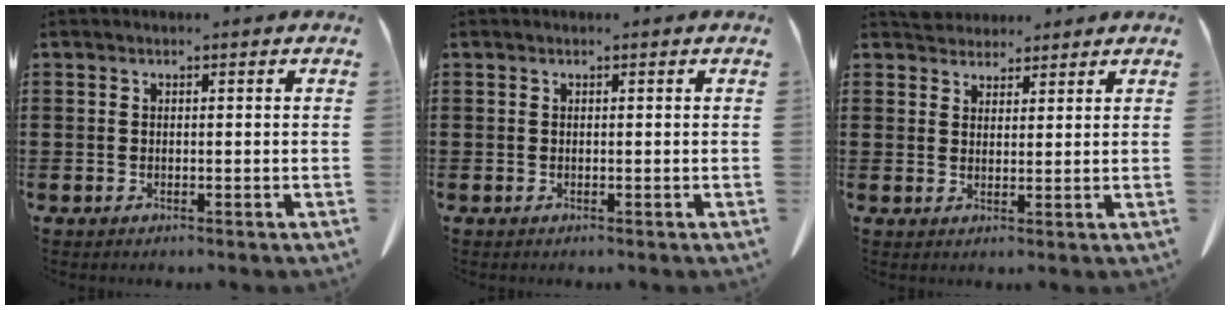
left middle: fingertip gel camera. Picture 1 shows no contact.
{"total": 0.0}
{"total": 3.4, "force": [3.3, 1.0, 0.1], "torque": [-0.004, -0.008, 0.064]}